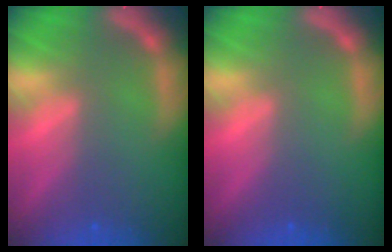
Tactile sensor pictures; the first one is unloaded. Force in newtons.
{"total": 0.0}